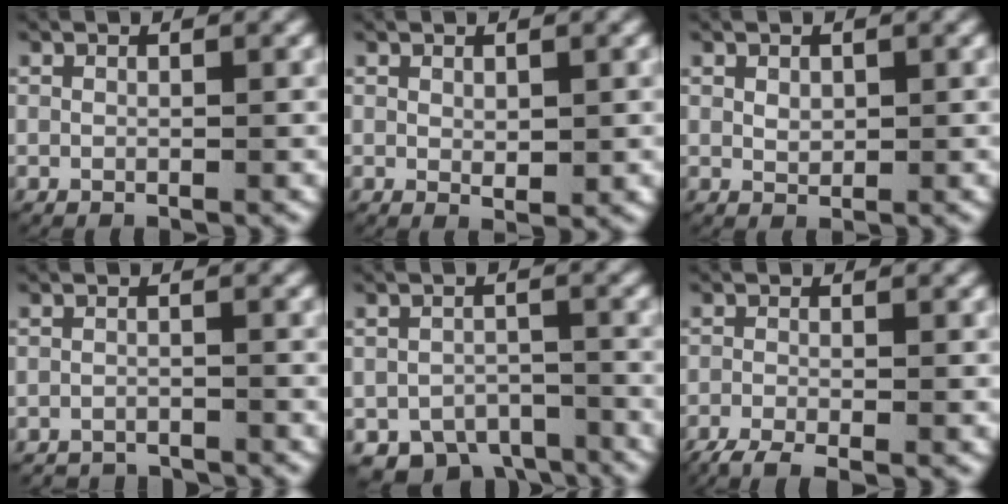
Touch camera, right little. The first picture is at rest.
{"total": 1.1, "force": [0.3, 0.6, 0.9], "torque": [-0.016, -0.009, 0.011]}
{"total": 1.0, "force": [0.3, 0.8, 0.5], "torque": [-0.016, -0.007, 0.013]}
{"total": 2.8, "force": [-2.8, 0.4, 0.1], "torque": [-0.003, -0.013, -0.043]}
{"total": 7.4, "force": [-6.1, 3.8, 1.3], "torque": [-0.005, -0.020, -0.102]}
{"total": 4.5, "force": [-3.6, 1.7, 2.1], "torque": [-0.049, -0.020, -0.050]}